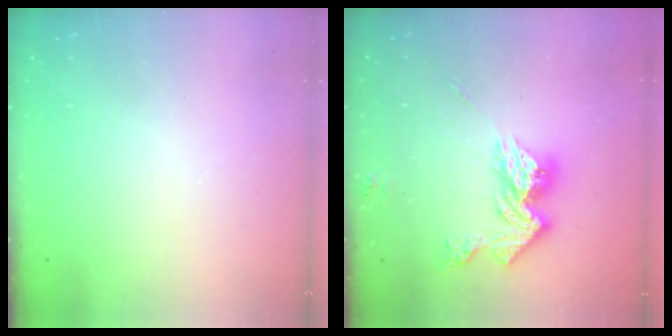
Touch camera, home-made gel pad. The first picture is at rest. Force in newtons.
{"total": 14.0, "press": 13.9, "slide": 1.2}